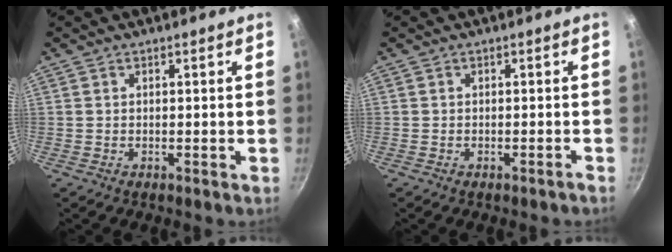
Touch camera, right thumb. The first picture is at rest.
{"total": 0.6, "force": [-0.5, 0.0, 0.4], "torque": [-0.012, 0.012, -0.005]}